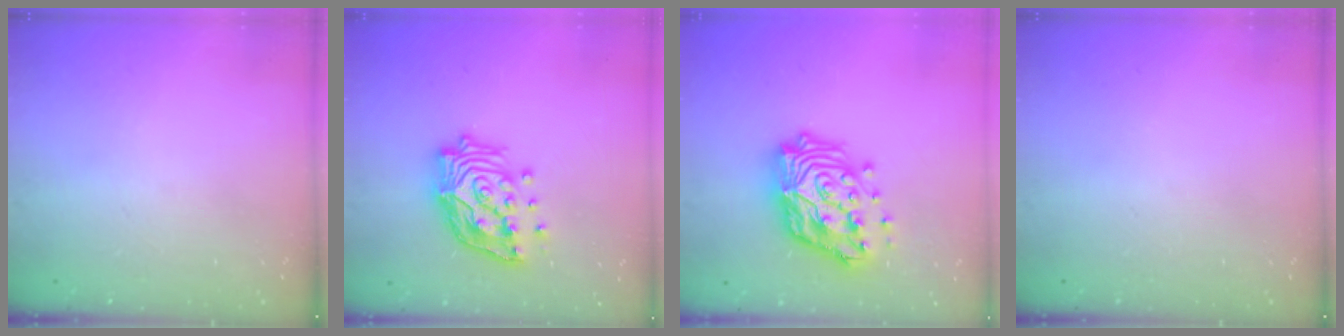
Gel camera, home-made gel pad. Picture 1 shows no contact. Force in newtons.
{"total": 16.9, "press": 16.7, "slide": 2.3}
{"total": 19.2, "press": 19.1, "slide": 1.8}
{"total": 0.0}